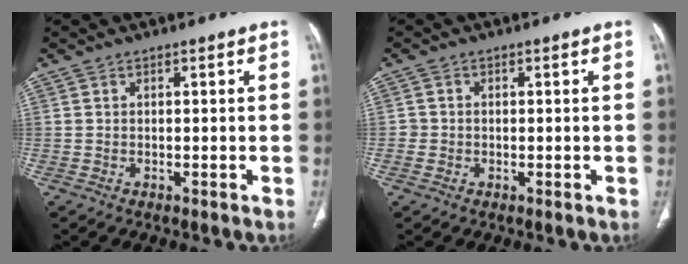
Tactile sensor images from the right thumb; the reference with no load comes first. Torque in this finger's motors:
{"motor_torque": [0.04, -0.28, -0.29, 0.32, -0.04]}